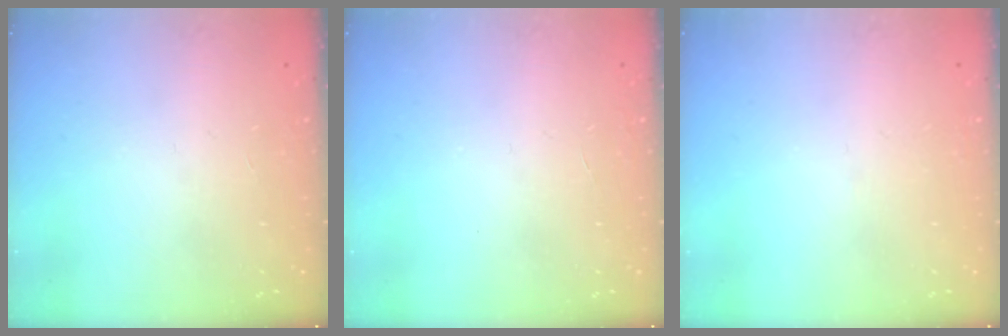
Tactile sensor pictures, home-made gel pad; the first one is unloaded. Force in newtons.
{"total": 0.0}
{"total": 2.7, "press": 2.6, "slide": 0.5}